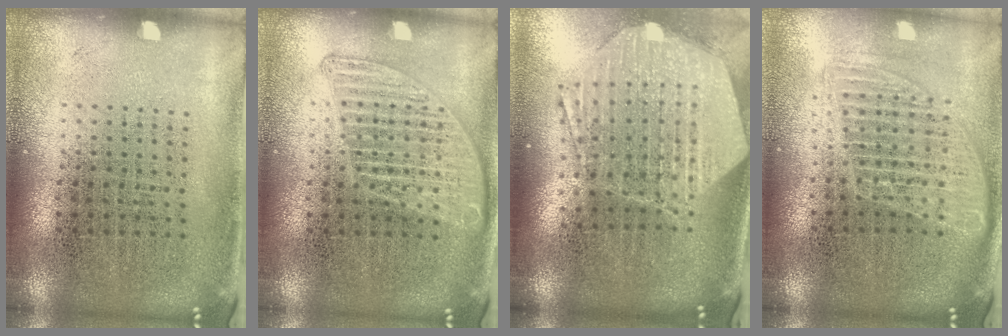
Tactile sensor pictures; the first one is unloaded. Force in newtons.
{"total": 1.3, "press": 1.3, "slide": 0.1}
{"total": 2.9, "press": 2.3, "slide": 1.8}
{"total": 1.6, "press": 1.4, "slide": 0.7}